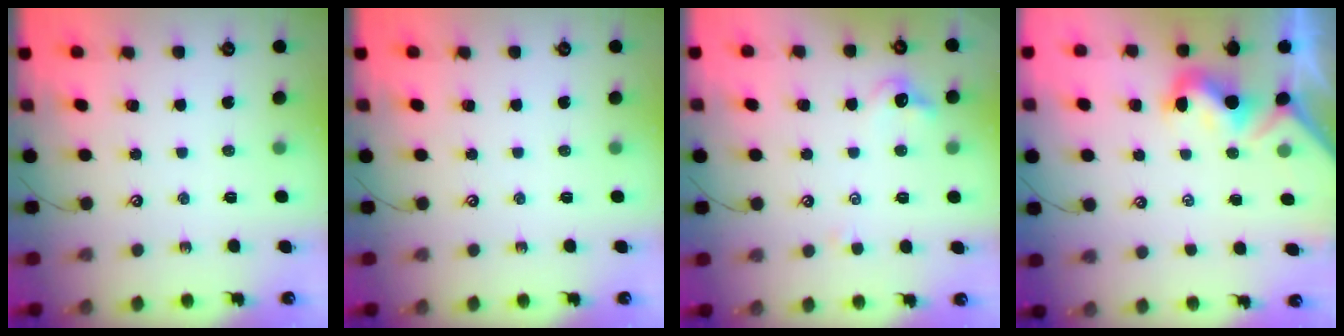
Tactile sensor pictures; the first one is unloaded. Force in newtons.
{"total": 0.0}
{"total": 2.3, "press": 2.3, "slide": 0.4}
{"total": 1.0, "press": 0.7, "slide": 0.6}